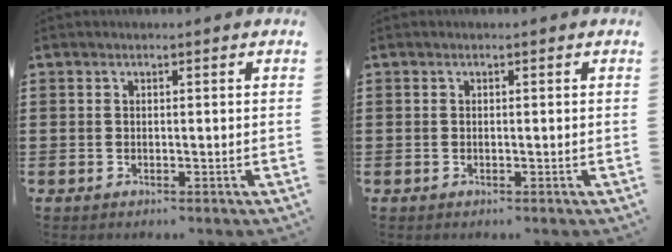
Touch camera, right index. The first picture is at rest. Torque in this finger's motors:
{"motor_torque": [1.07, 1.07, 0.00, 0.01]}